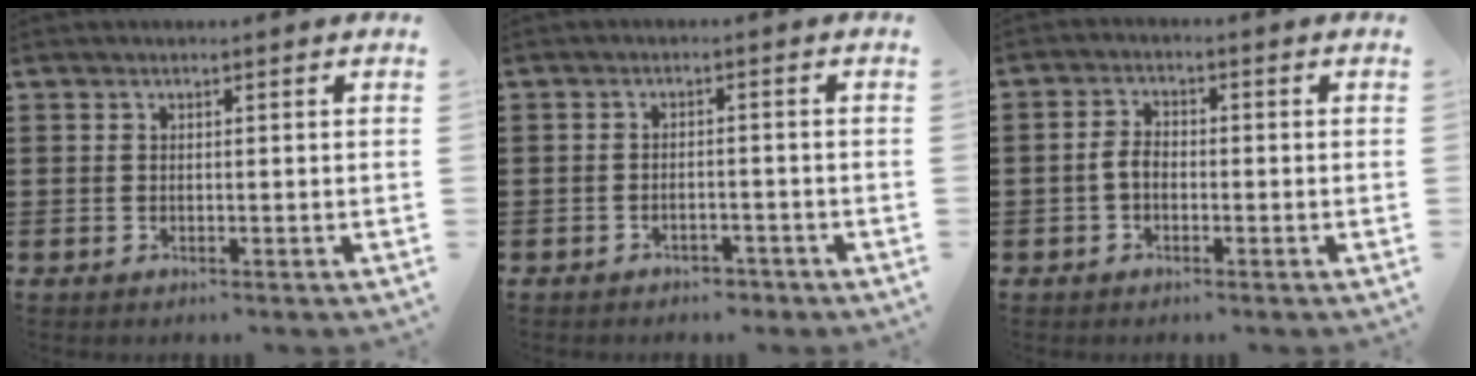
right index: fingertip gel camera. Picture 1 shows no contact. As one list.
[{"total": 1.9, "force": [-1.9, 0.1, 0.2], "torque": [-0.012, -0.003, -0.039]}, {"total": 3.0, "force": [-0.8, 1.8, 2.3], "torque": [-0.066, -0.004, -0.023]}]